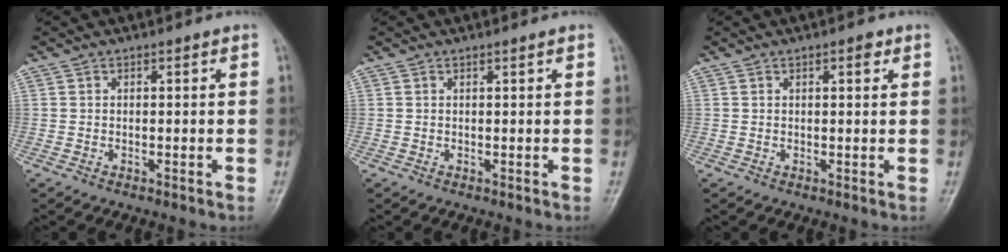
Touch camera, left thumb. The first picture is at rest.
{"total": 0.0}
{"total": 1.7, "force": [0.9, 0.7, 1.3], "torque": [-0.014, -0.001, 0.010]}